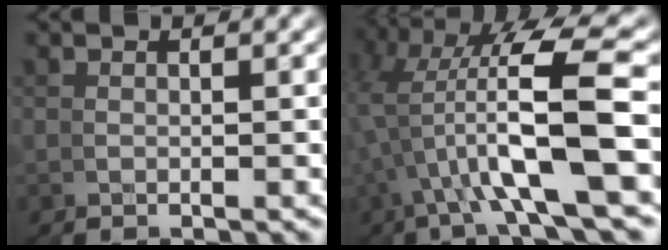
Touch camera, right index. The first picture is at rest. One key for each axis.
{"total": 10.3, "fx": 2.2, "fy": 4.0, "fz": 9.2, "tx": -0.157, "ty": 0.025, "tz": 0.023}